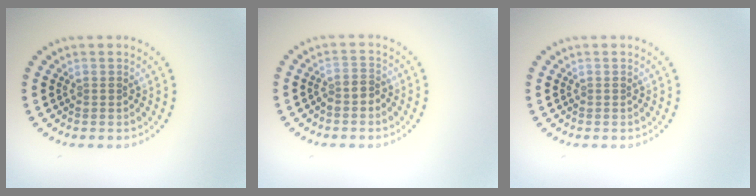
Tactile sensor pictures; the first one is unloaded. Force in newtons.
{"total": 1.3, "press": 1.0, "slide": 0.9}
{"total": 0.0}